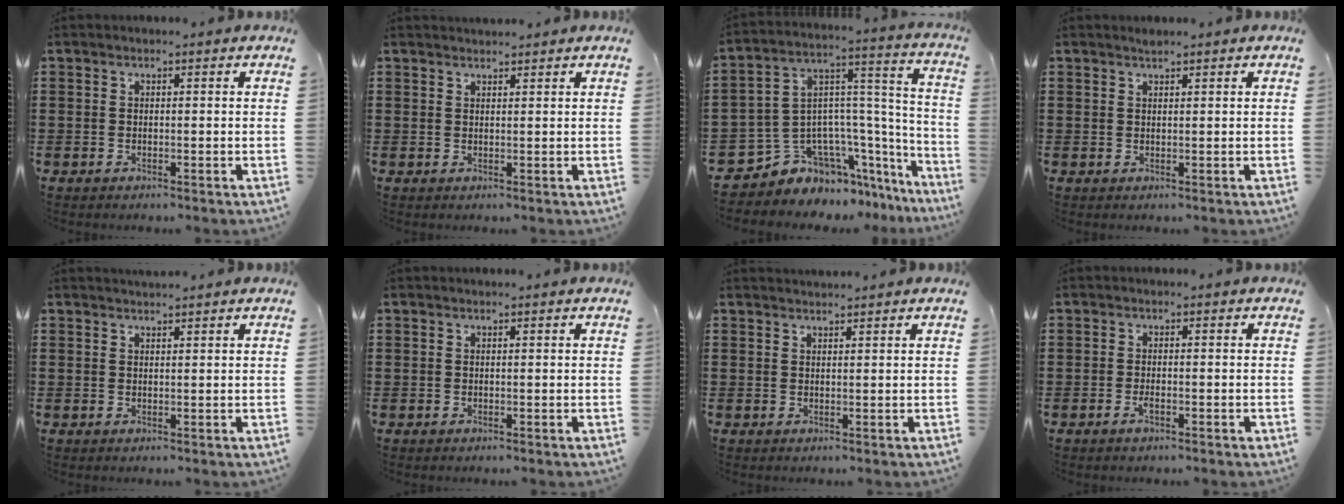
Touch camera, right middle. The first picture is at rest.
{"total": 1.0, "force": [1.0, 0.2, 0.0], "torque": [-0.002, 0.000, 0.019]}
{"total": 7.5, "force": [-5.5, 4.9, 1.1], "torque": [-0.052, -0.013, -0.106]}
{"total": 0.6, "force": [0.6, 0.1, 0.1], "torque": [-0.003, -0.002, 0.012]}
{"total": 1.0, "force": [1.0, 0.0, 0.1], "torque": [-0.004, 0.000, 0.019]}
{"total": 0.0}
{"total": 1.0, "force": [1.0, 0.0, 0.0], "torque": [-0.002, -0.002, 0.019]}
{"total": 1.7, "force": [-0.8, 0.5, 1.3], "torque": [-0.034, -0.003, -0.018]}